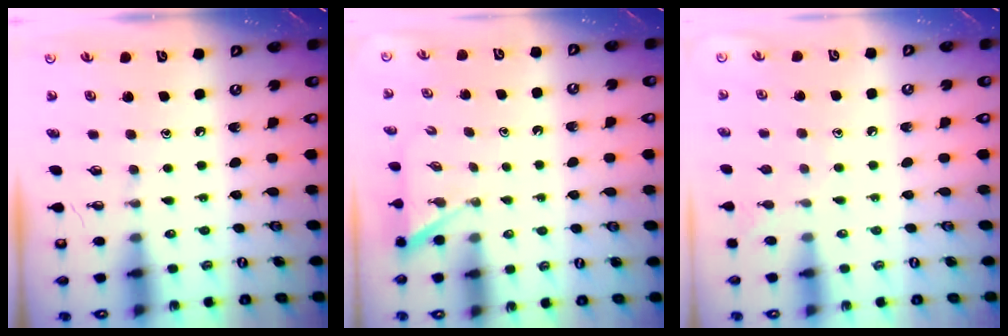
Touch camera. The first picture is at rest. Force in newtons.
{"total": 1.2, "press": 1.2, "slide": 0.1}
{"total": 5.2, "press": 5.2, "slide": 0.6}